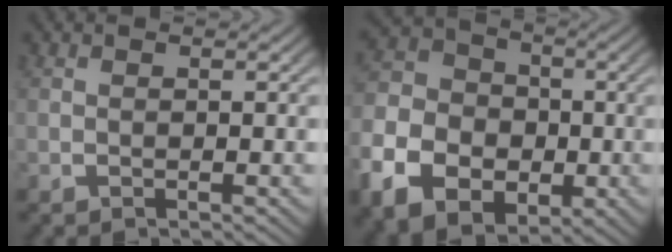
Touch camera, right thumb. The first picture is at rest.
{"total": 12.9, "force": [-2.3, 10.2, 7.5], "torque": [-0.158, -0.033, -0.032]}